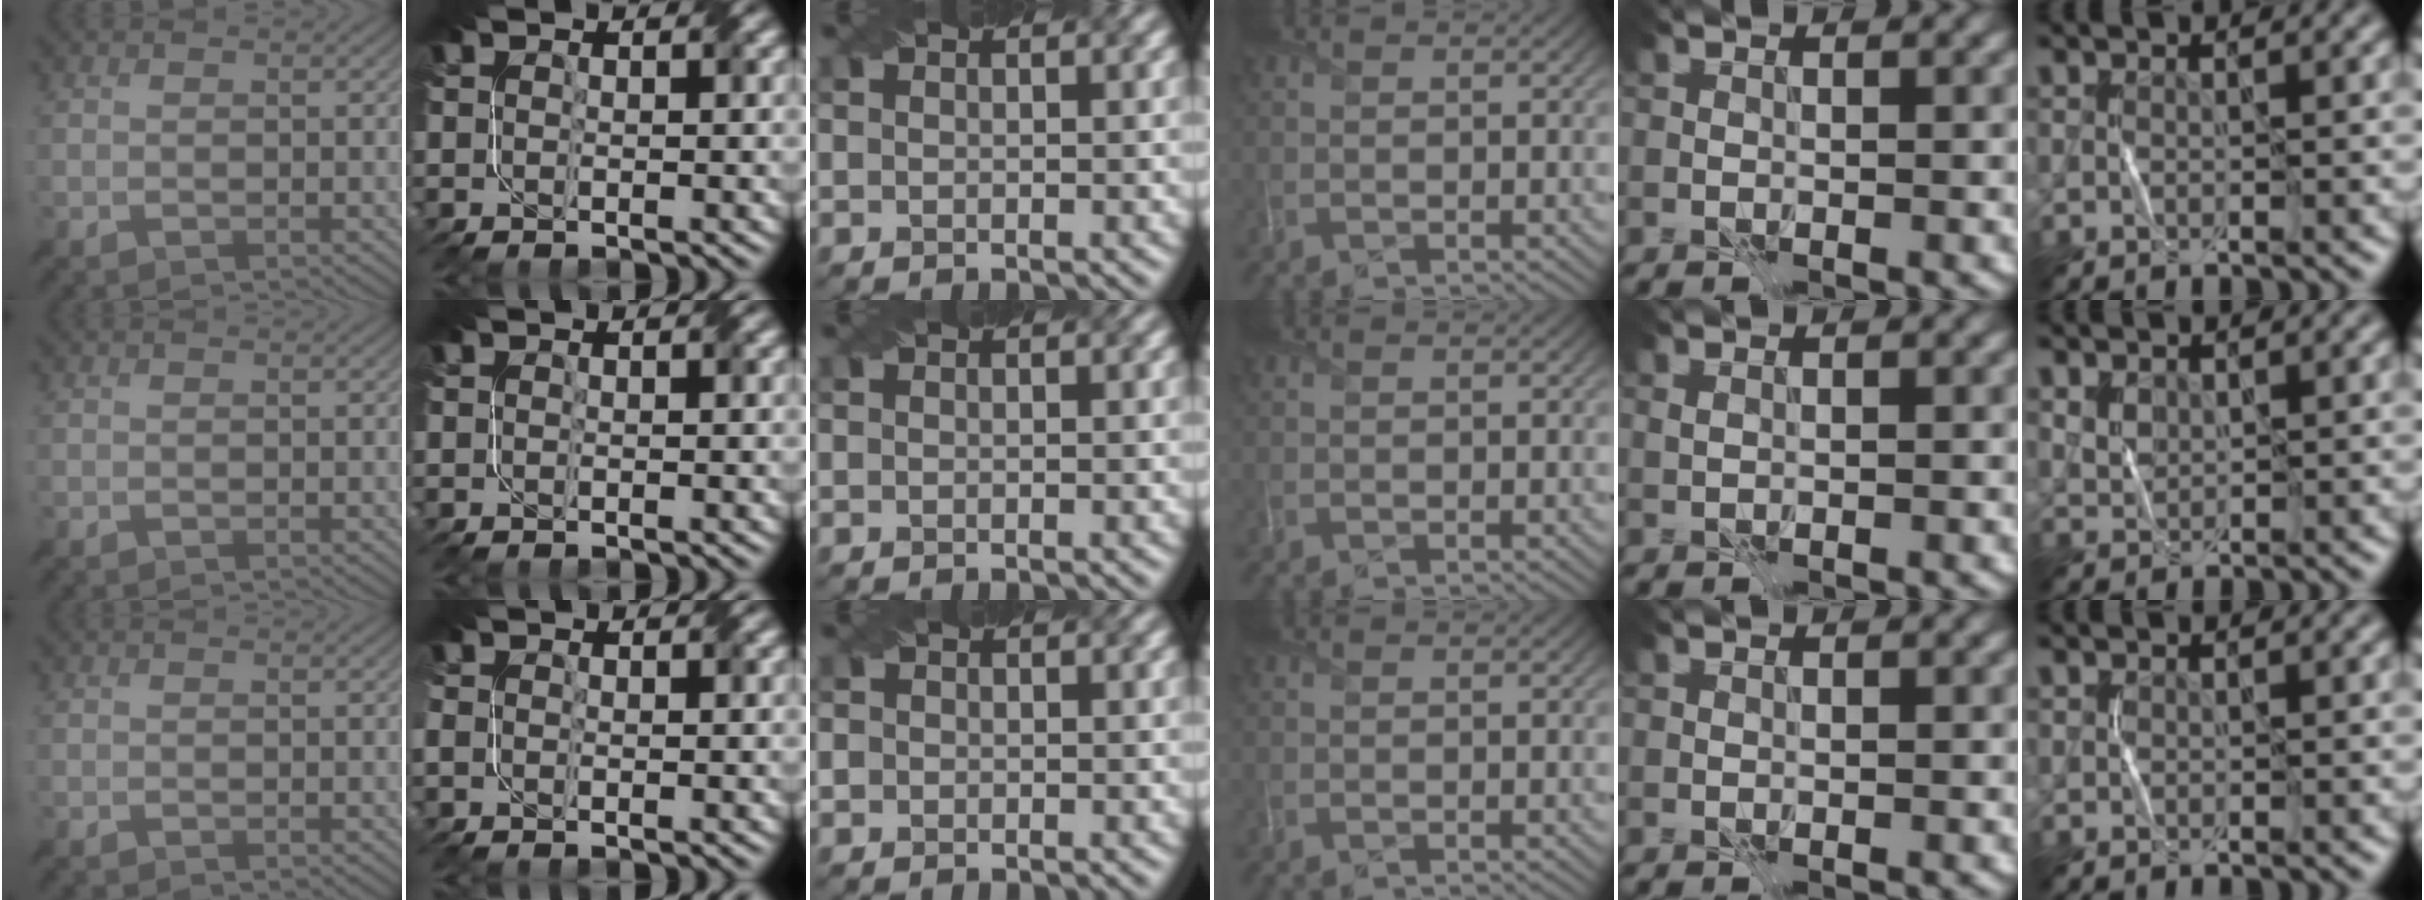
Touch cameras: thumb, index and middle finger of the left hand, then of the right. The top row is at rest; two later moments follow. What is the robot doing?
{"motion": "fold", "object": "file"}